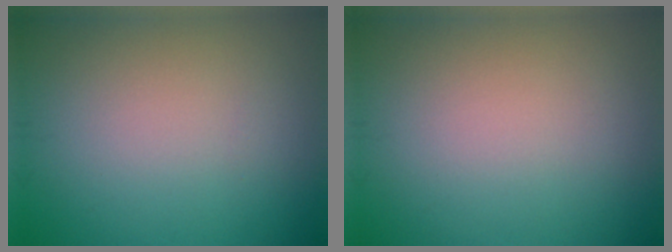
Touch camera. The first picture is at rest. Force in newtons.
{"total": 0.0}